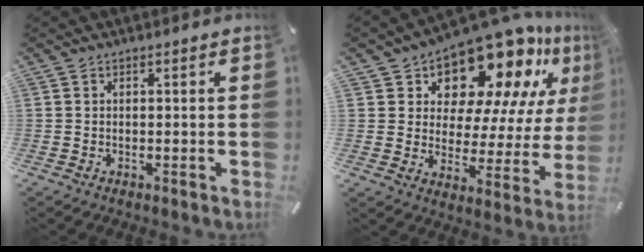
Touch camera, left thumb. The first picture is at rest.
{"total": 16.5, "force": [13.2, 7.5, 6.4], "torque": [-0.100, -0.121, 0.223]}